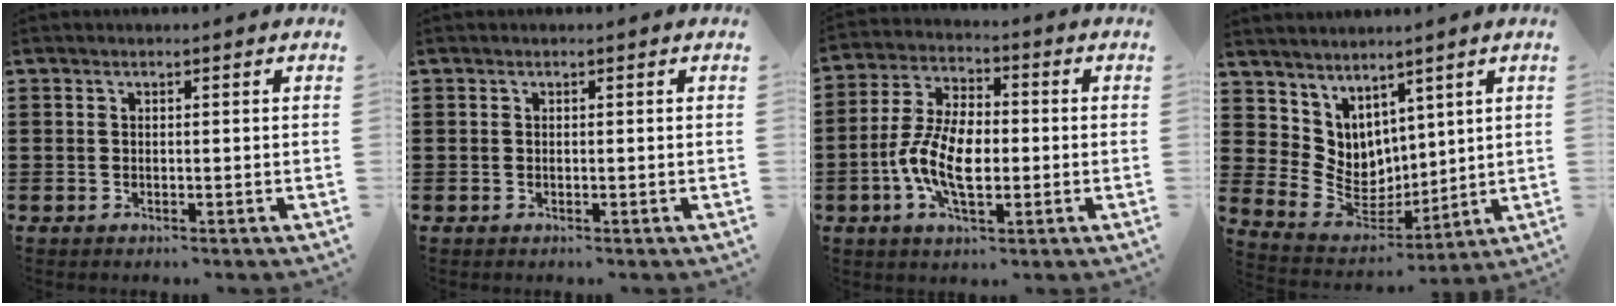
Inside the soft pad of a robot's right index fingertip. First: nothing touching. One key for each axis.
{"total": 0.0}
{"total": 9.1, "fx": -2.0, "fy": 4.5, "fz": 7.6, "tx": -0.172, "ty": -0.002, "tz": -0.040}
{"total": 6.0, "fx": 4.0, "fy": 4.6, "fz": 0.0, "tx": -0.043, "ty": -0.040, "tz": 0.081}